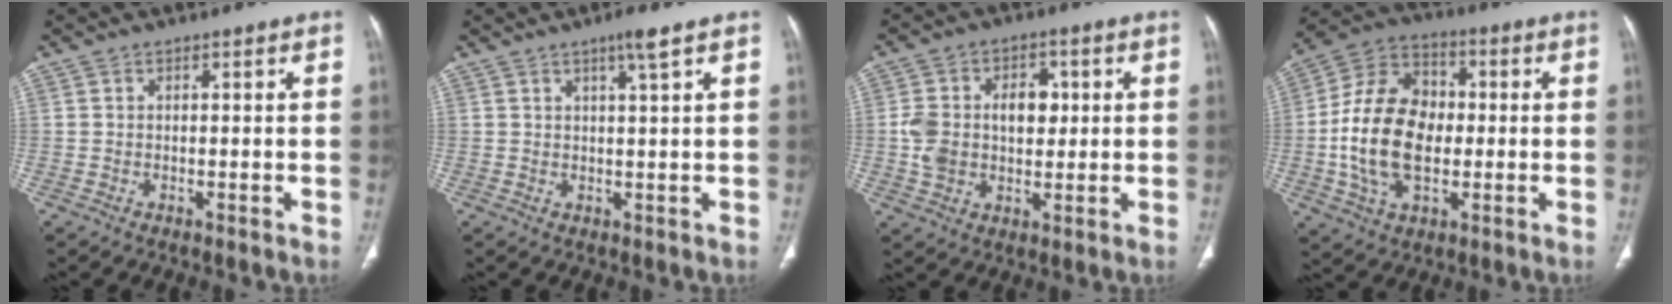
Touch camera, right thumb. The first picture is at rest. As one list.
[{"total": 3.1, "force": [1.8, -0.3, 2.5], "torque": [-0.044, -0.011, 0.033]}, {"total": 11.1, "force": [1.0, 7.9, 7.8], "torque": [-0.113, 0.016, 0.025]}, {"total": 17.8, "force": [-1.4, 11.8, 13.2], "torque": [-0.236, 0.023, -0.023]}]